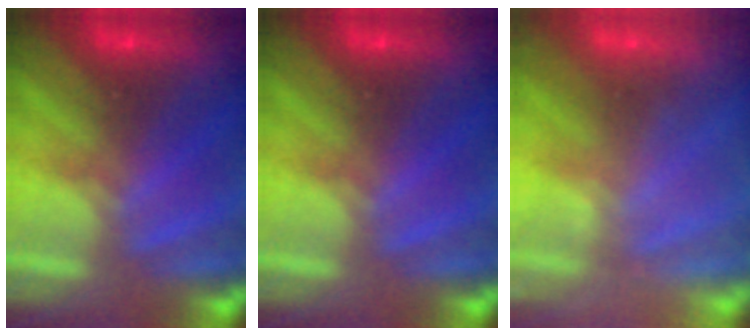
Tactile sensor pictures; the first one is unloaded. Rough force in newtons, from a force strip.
{"total": 0.0}
{"total": 2.1}